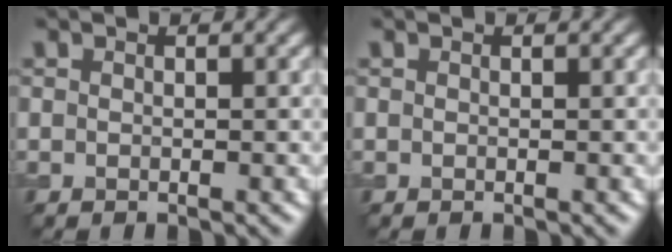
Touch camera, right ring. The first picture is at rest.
{"total": 0.0}